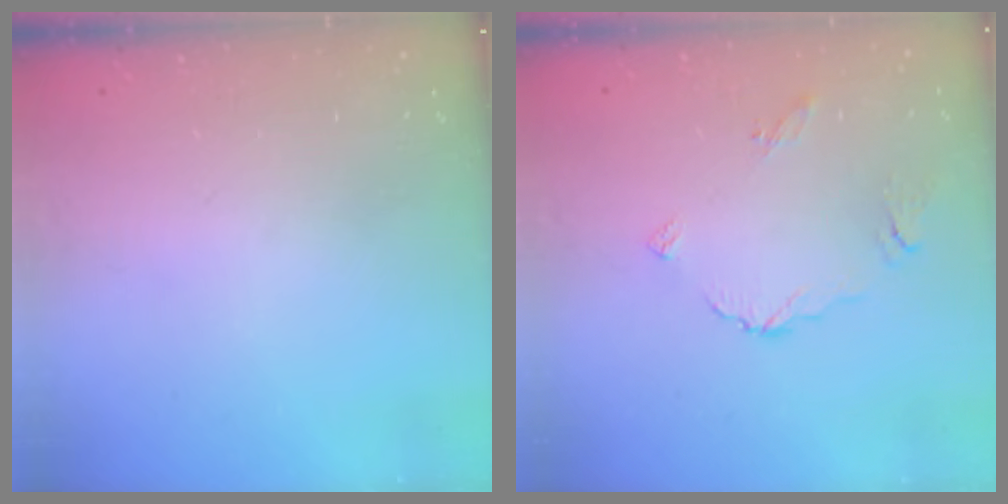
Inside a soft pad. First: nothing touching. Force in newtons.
{"total": 5.1, "press": 5.1, "slide": 0.3}